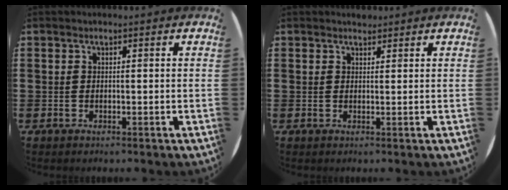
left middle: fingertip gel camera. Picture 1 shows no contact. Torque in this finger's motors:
{"motor_torque": [0.38, -0.14, -0.01, 0.02]}